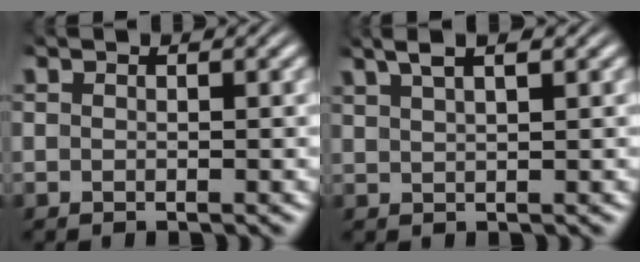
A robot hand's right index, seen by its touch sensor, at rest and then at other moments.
{"total": 3.6, "force": [2.7, 0.7, 2.3], "torque": [-0.043, 0.014, 0.043]}